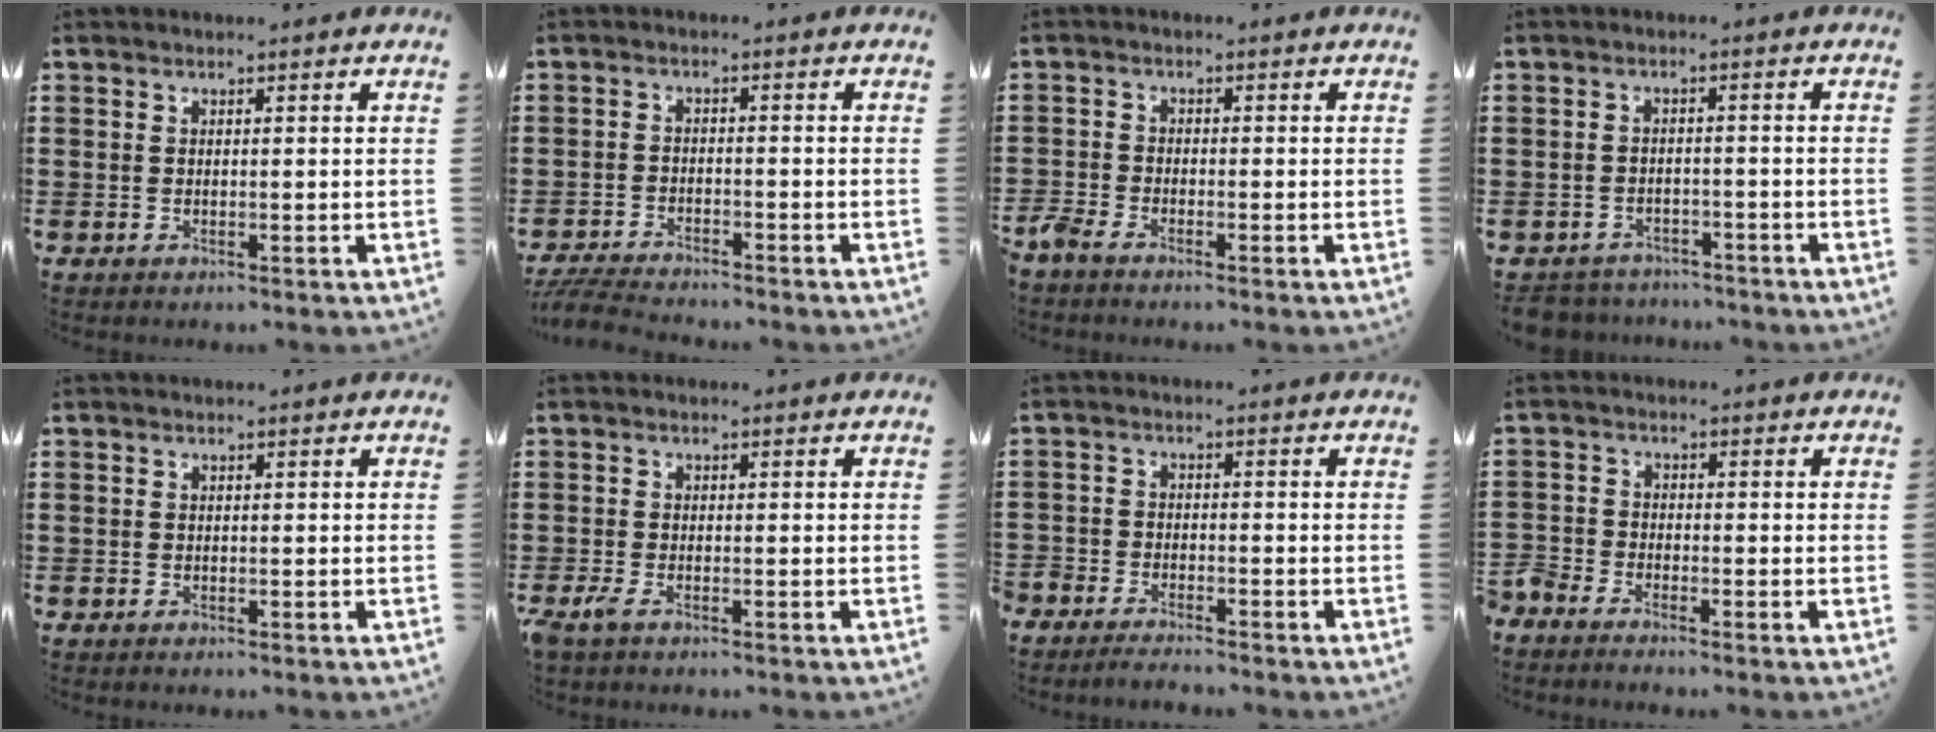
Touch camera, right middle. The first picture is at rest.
{"total": 4.2, "force": [-4.1, 0.2, 0.9], "torque": [-0.027, -0.005, -0.084]}
{"total": 2.2, "force": [-1.9, 0.5, 0.9], "torque": [-0.040, -0.004, -0.045]}
{"total": 3.0, "force": [-2.9, 0.5, -0.3], "torque": [-0.005, -0.003, -0.063]}
{"total": 0.0}
{"total": 1.8, "force": [-1.2, 0.5, 1.3], "torque": [-0.046, -0.009, -0.028]}
{"total": 3.0, "force": [-3.0, 0.3, -0.2], "torque": [-0.003, 0.002, -0.065]}
{"total": 2.8, "force": [-2.8, 0.4, 0.0], "torque": [-0.020, -0.004, -0.065]}